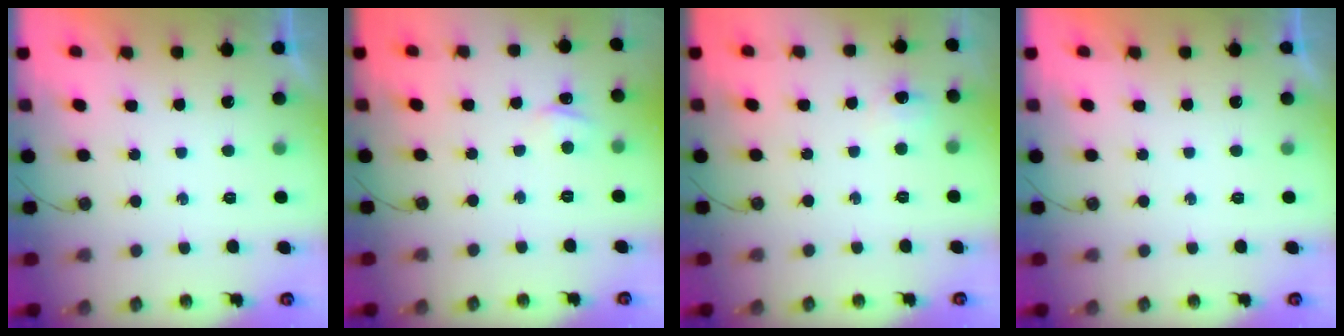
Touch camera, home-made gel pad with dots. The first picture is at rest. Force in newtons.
{"total": 1.9, "press": 1.9, "slide": 0.2}
{"total": 5.9, "press": 5.8, "slide": 0.6}
{"total": 0.0}